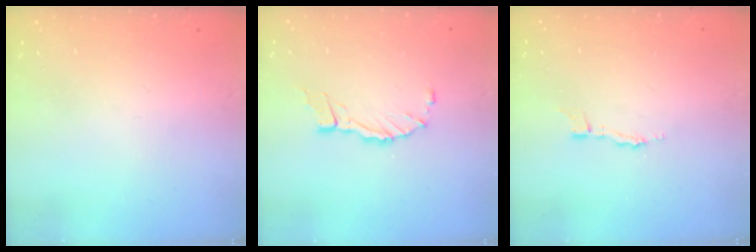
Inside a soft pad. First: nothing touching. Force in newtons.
{"total": 7.9, "press": 7.9, "slide": 0.7}
{"total": 2.9, "press": 2.9, "slide": 0.3}